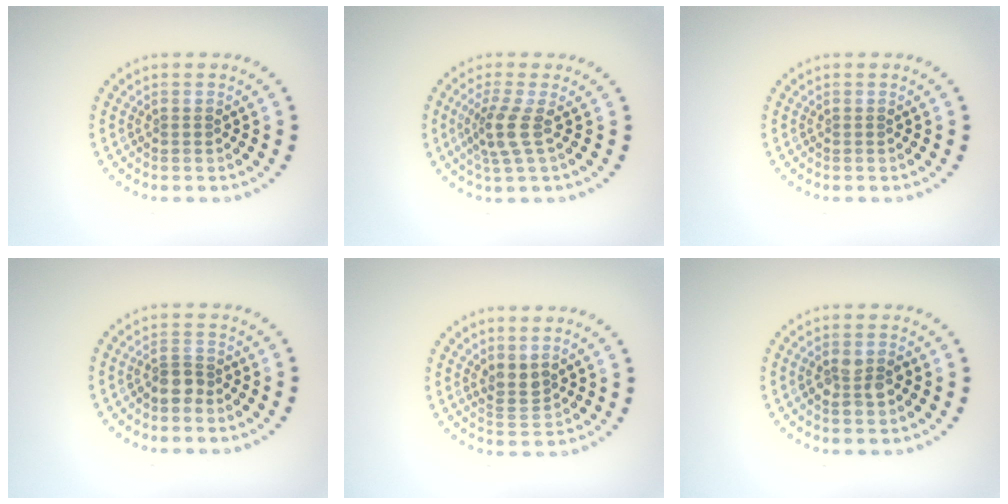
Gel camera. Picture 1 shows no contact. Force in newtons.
{"total": 2.7, "press": 2.2, "slide": 1.7}
{"total": 0.0}
{"total": 2.1, "press": 1.7, "slide": 1.2}
{"total": 1.9, "press": 1.6, "slide": 1.1}
{"total": 2.4, "press": 2.4, "slide": 0.5}